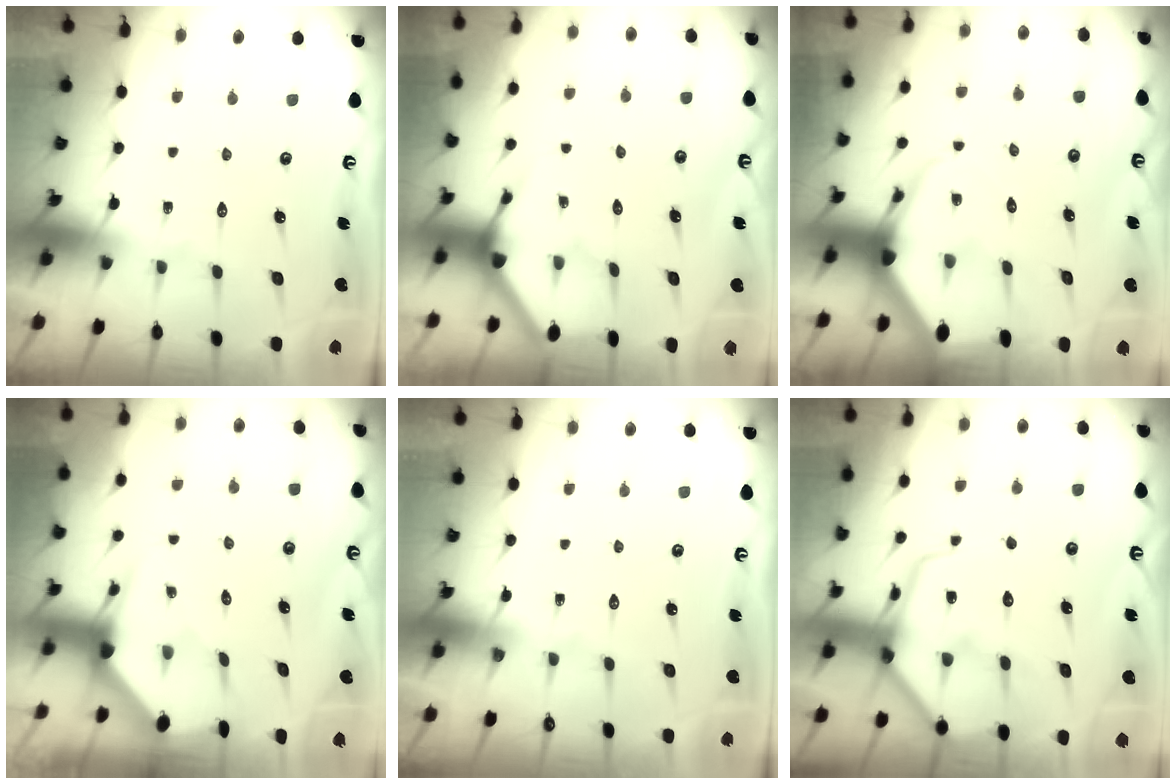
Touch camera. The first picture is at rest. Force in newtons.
{"total": 4.1, "press": 4.1, "slide": 0.1}
{"total": 7.2, "press": 7.2, "slide": 0.8}
{"total": 3.3, "press": 3.3, "slide": 0.3}
{"total": 0.0}
{"total": 10.7, "press": 10.6, "slide": 1.2}